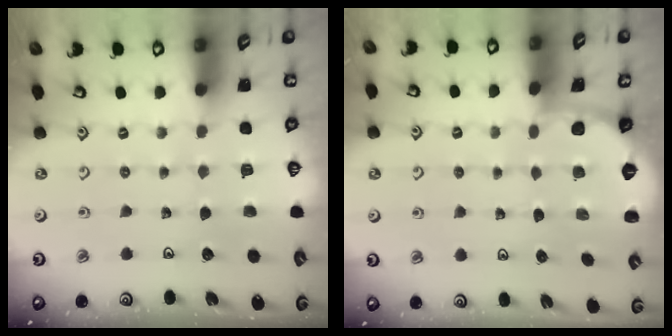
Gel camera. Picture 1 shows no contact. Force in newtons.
{"total": 0.0}